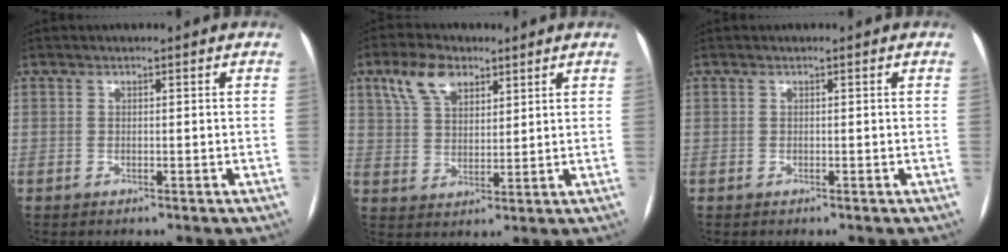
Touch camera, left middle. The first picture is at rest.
{"total": 7.9, "force": [4.7, 4.2, 4.8], "torque": [-0.099, 0.023, 0.092]}
{"total": 0.0}